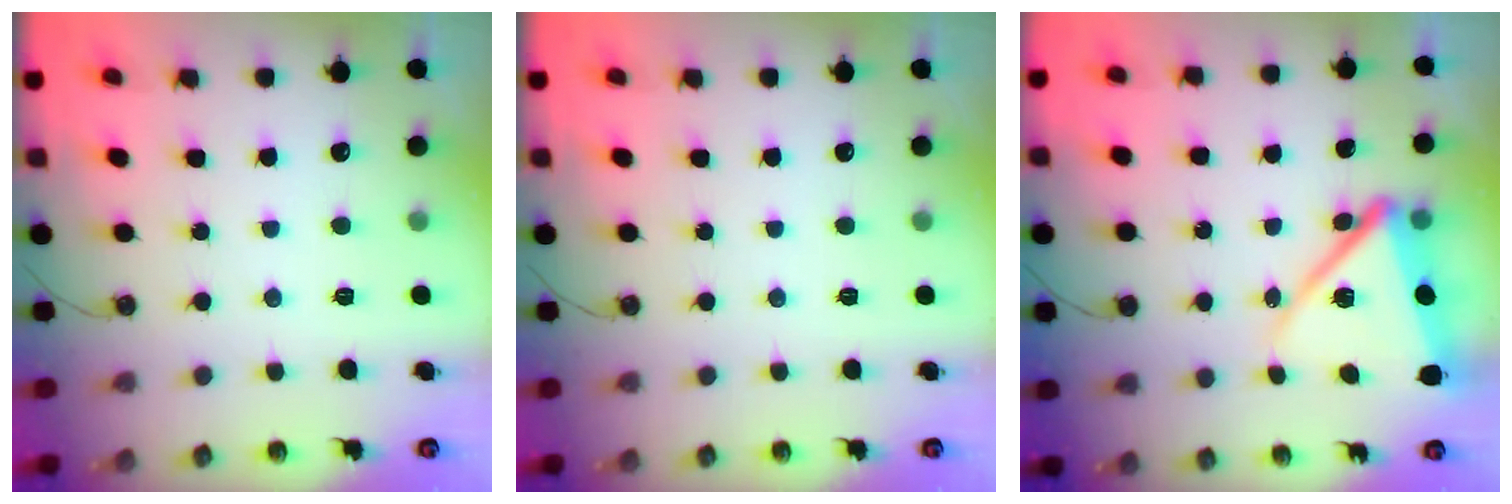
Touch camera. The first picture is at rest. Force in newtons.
{"total": 0.0}
{"total": 14.3, "press": 14.2, "slide": 1.6}